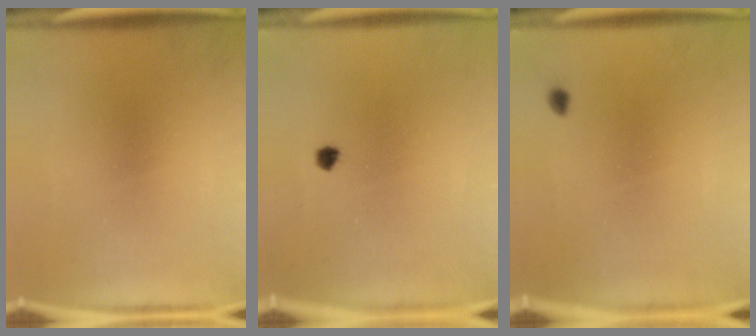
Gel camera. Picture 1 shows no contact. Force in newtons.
{"total": 1.3}
{"total": 0.8}